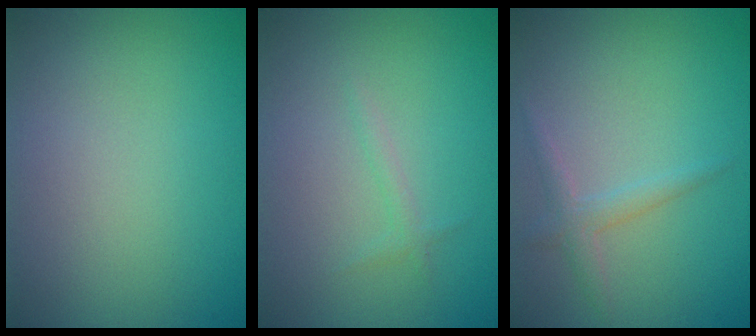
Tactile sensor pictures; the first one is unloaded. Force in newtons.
{"total": 0.7, "press": 0.7, "slide": 0.1}
{"total": 1.4, "press": 1.4, "slide": 0.0}